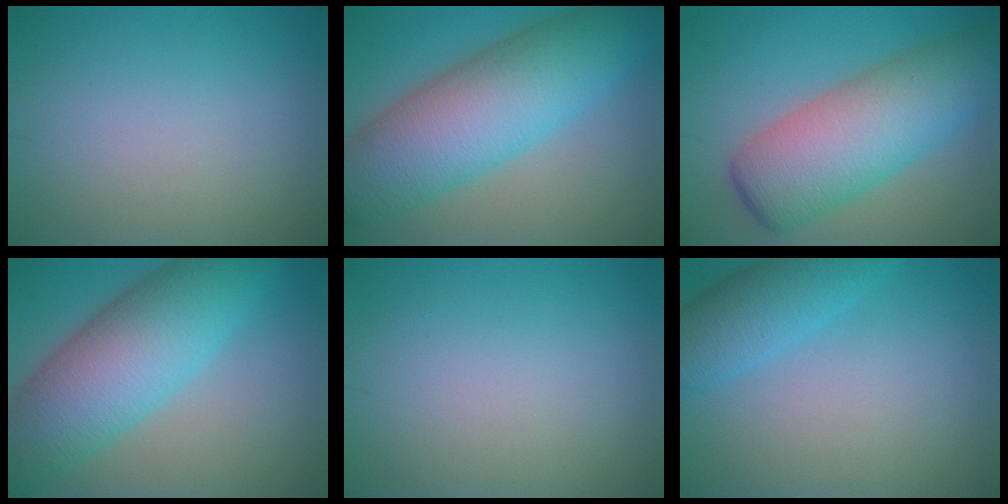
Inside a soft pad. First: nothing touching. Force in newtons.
{"total": 11.3, "press": 11.2, "slide": 0.1}
{"total": 9.4, "press": 9.4, "slide": 0.3}
{"total": 10.6, "press": 10.6, "slide": 0.1}
{"total": 0.0}
{"total": 4.4, "press": 4.4, "slide": 0.2}